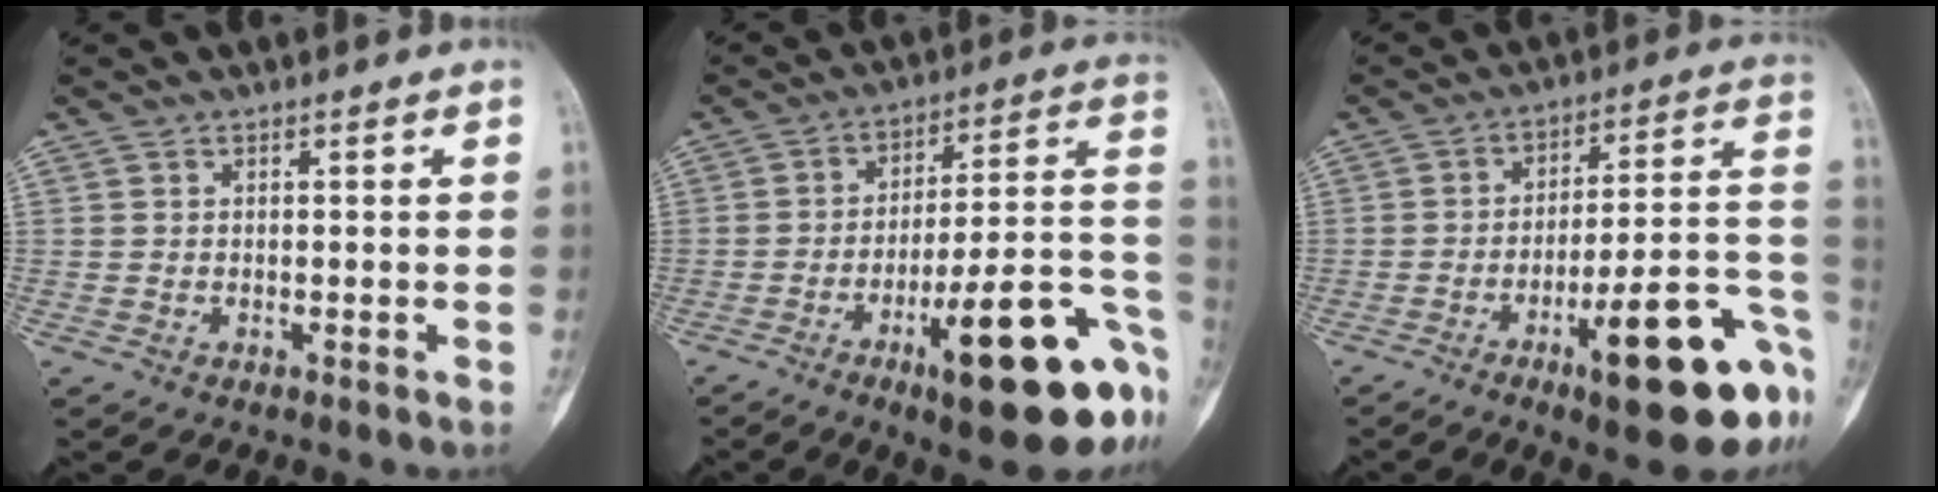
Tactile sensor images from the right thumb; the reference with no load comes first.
{"total": 23.7, "force": [-10.2, 5.8, 20.5], "torque": [-0.220, 0.056, -0.141]}
{"total": 21.5, "force": [-9.3, 5.2, 18.6], "torque": [-0.196, 0.053, -0.128]}